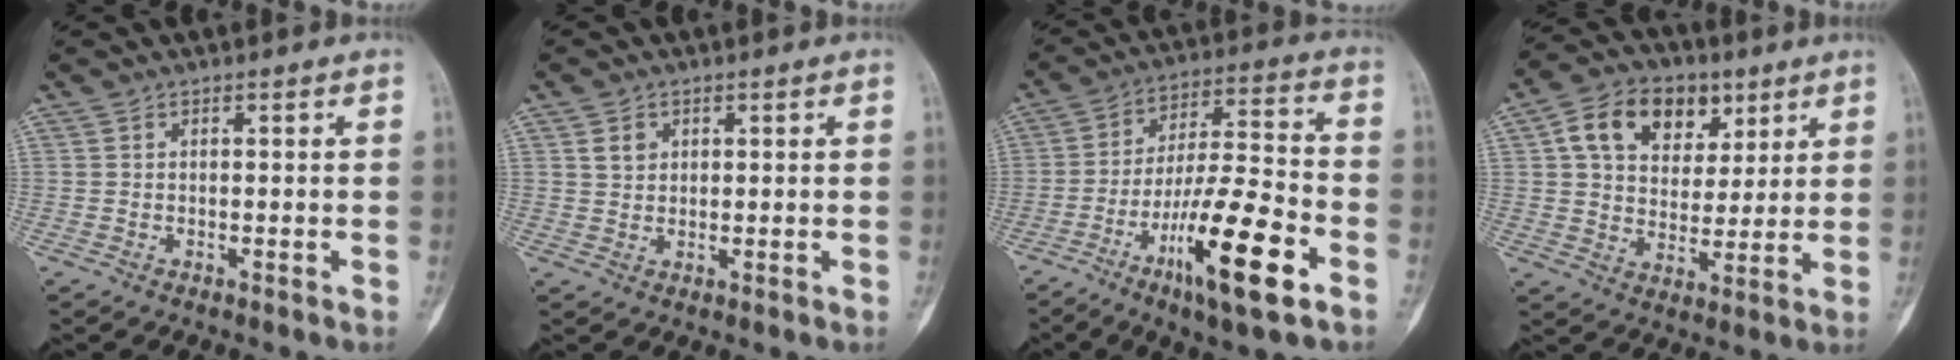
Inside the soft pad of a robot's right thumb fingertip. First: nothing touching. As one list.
[{"total": 2.7, "force": [1.2, 2.1, 1.1], "torque": [-0.010, -0.005, 0.024]}, {"total": 18.1, "force": [-8.3, 3.6, 15.7], "torque": [-0.282, 0.039, -0.136]}, {"total": 14.2, "force": [5.8, 10.3, 7.9], "torque": [-0.099, -0.005, 0.095]}]